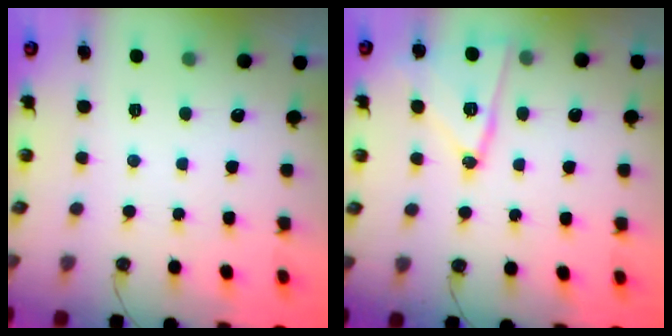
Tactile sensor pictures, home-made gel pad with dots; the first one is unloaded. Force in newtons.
{"total": 14.2, "press": 14.2, "slide": 0.5}